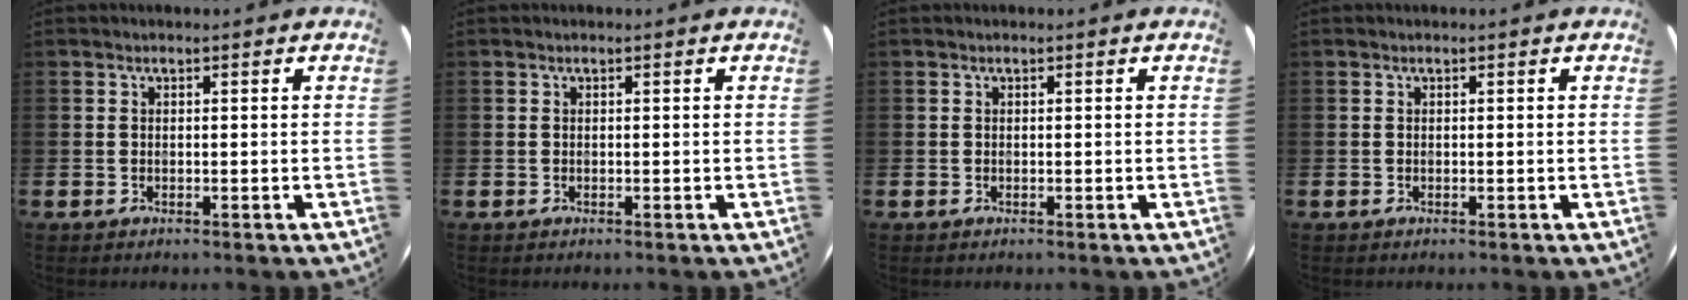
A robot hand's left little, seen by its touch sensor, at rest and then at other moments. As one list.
[{"total": 0.0}, {"total": 0.0}, {"total": 0.0}]